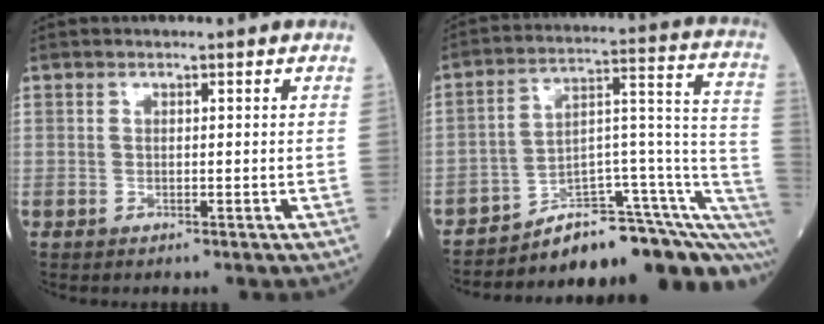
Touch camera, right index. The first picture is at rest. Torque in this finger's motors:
{"motor_torque": [0.03, -0.67, 0.21, 0.06]}